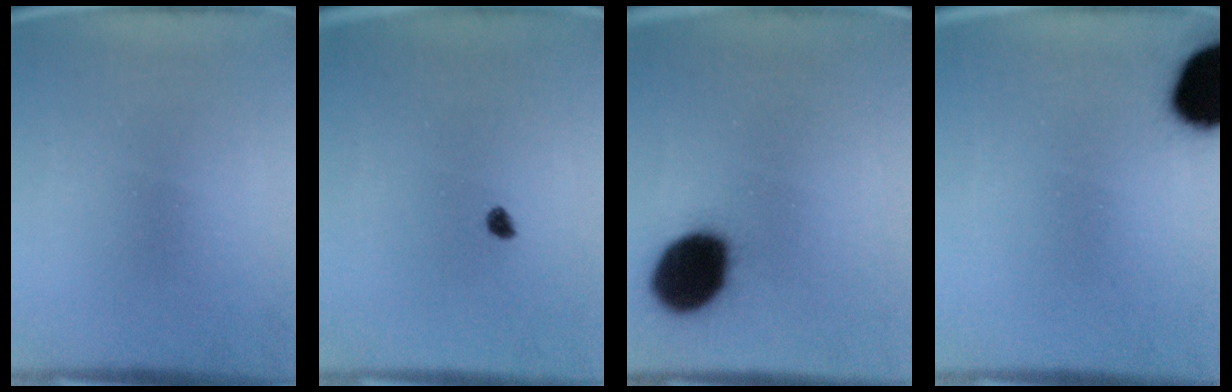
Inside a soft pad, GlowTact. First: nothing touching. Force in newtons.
{"total": 1.3}
{"total": 18.9}
{"total": 18.1}